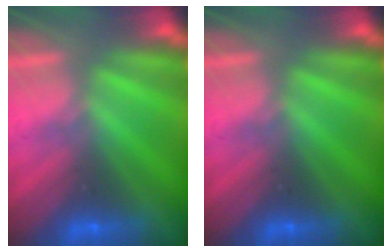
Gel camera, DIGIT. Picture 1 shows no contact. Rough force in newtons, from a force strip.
{"total": 0.0}